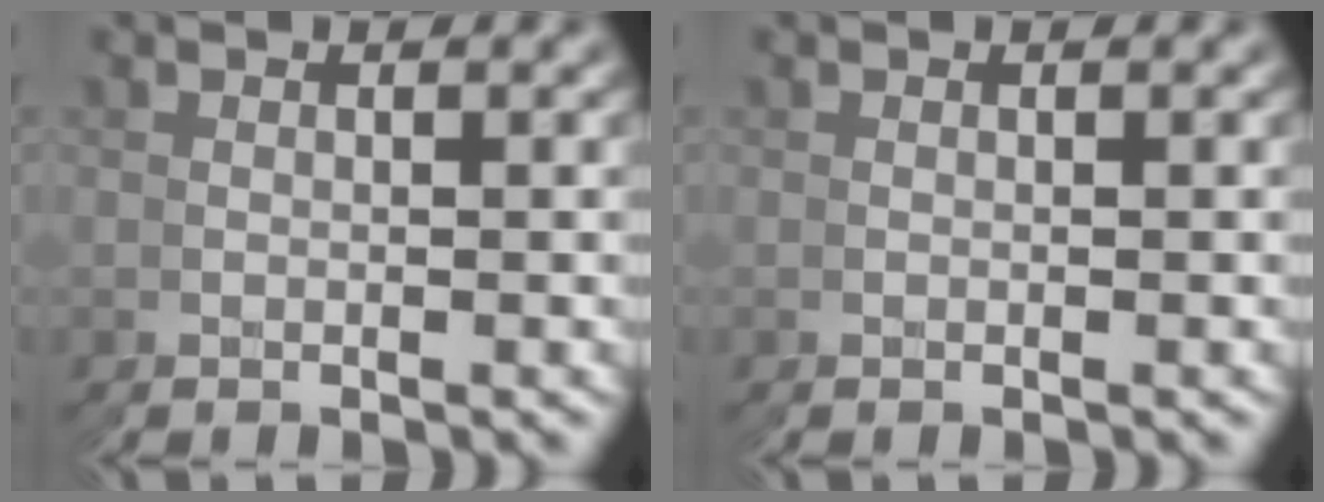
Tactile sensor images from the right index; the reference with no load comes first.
{"total": 0.0}